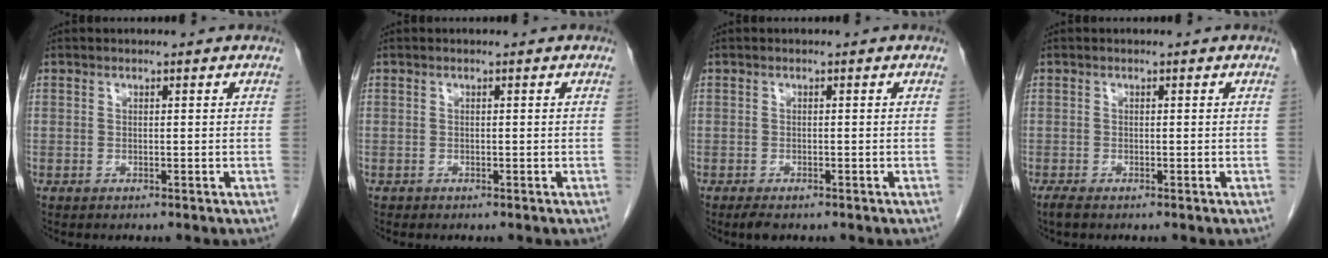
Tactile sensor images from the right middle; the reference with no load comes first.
{"total": 0.0}
{"total": 1.7, "force": [-1.2, 0.7, 1.0], "torque": [-0.020, -0.003, -0.015]}
{"total": 1.2, "force": [-0.9, 0.2, 0.7], "torque": [-0.023, -0.005, -0.019]}